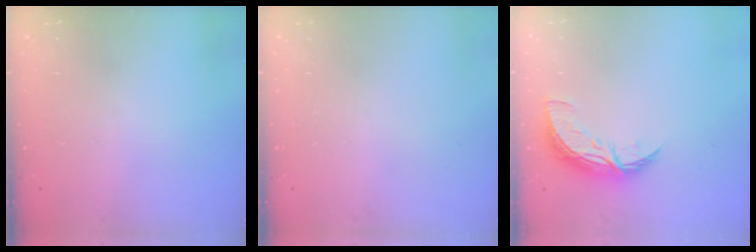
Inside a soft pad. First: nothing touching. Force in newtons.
{"total": 0.0}
{"total": 8.8, "press": 8.8, "slide": 0.4}